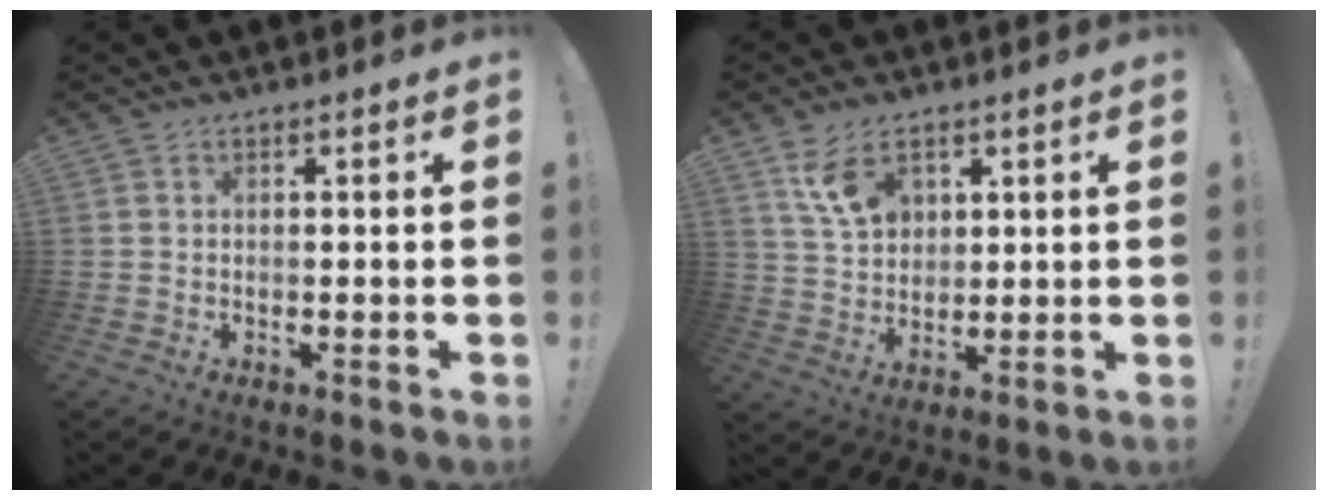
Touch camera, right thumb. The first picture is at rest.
{"total": 9.5, "force": [5.6, 5.7, 5.0], "torque": [-0.091, -0.021, 0.110]}